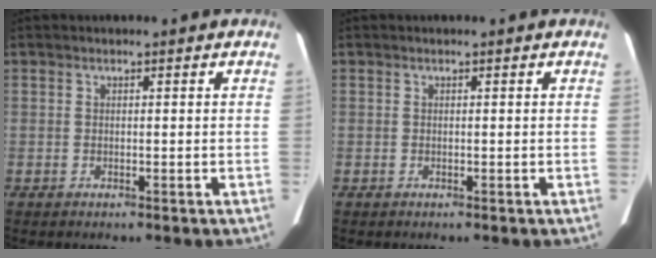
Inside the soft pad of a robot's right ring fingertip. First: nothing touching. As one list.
[{"total": 0.0}]